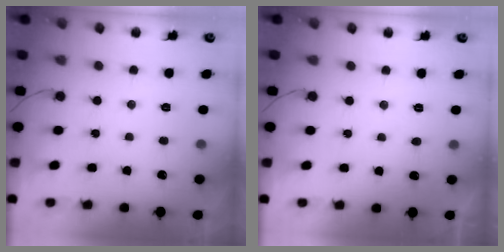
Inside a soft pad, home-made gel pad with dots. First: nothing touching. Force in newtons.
{"total": 2.3, "press": 2.3, "slide": 0.2}